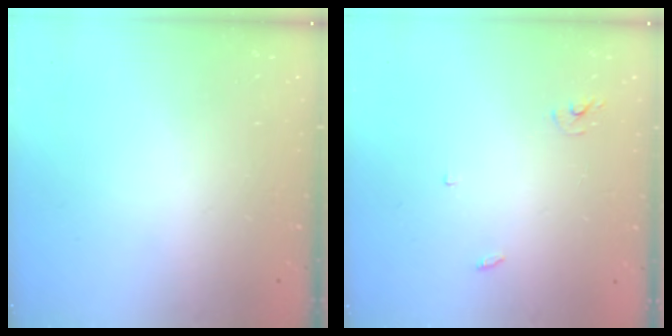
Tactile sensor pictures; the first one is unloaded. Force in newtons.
{"total": 2.5, "press": 2.5, "slide": 0.1}